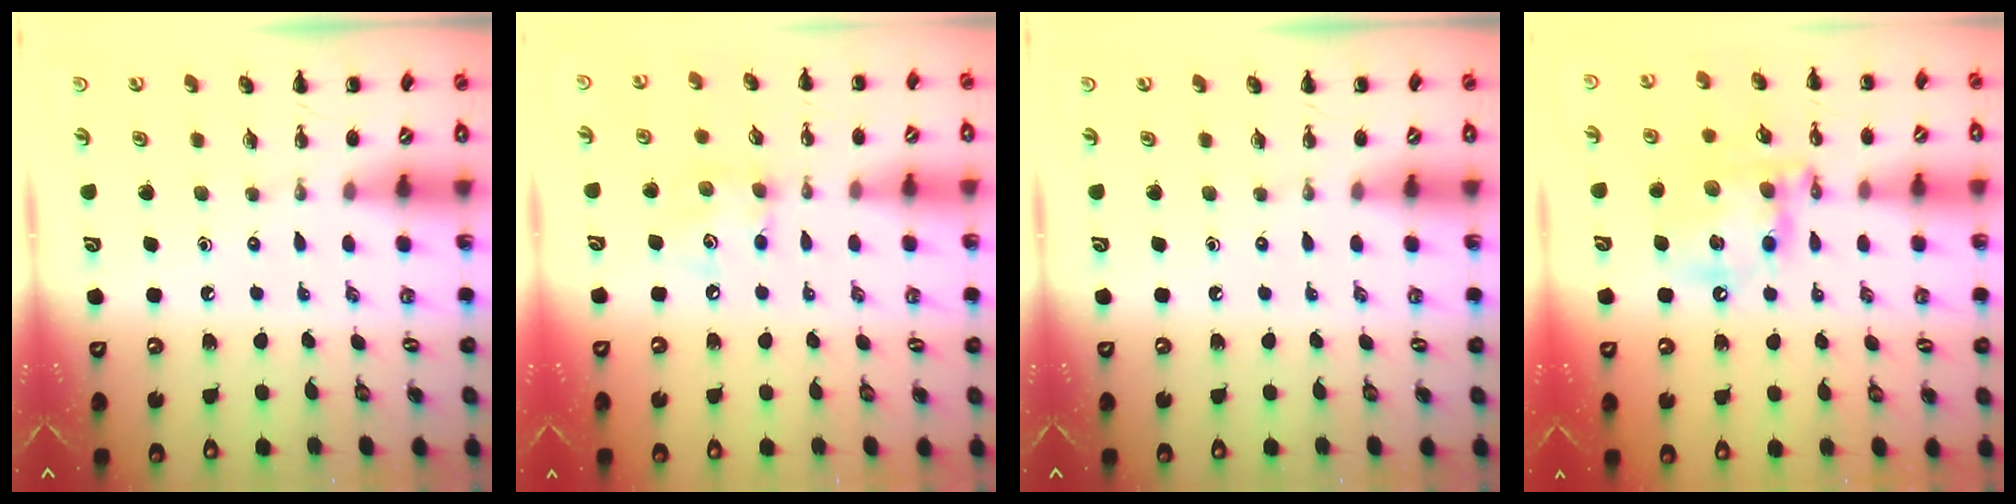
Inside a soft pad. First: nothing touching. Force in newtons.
{"total": 6.7, "press": 6.7, "slide": 0.5}
{"total": 0.0}
{"total": 14.4, "press": 14.2, "slide": 2.7}